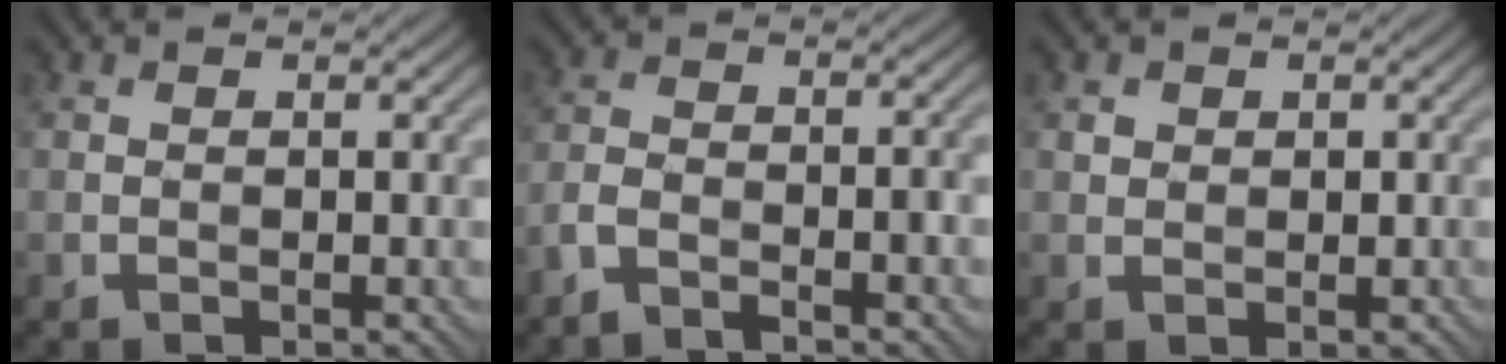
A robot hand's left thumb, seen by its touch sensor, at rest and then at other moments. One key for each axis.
{"total": 4.4, "fx": -3.2, "fy": 1.2, "fz": 2.8, "tx": -0.058, "ty": -0.001, "tz": -0.069}
{"total": 1.4, "fx": 0.4, "fy": 1.3, "fz": 0.4, "tx": -0.010, "ty": -0.004, "tz": 0.008}